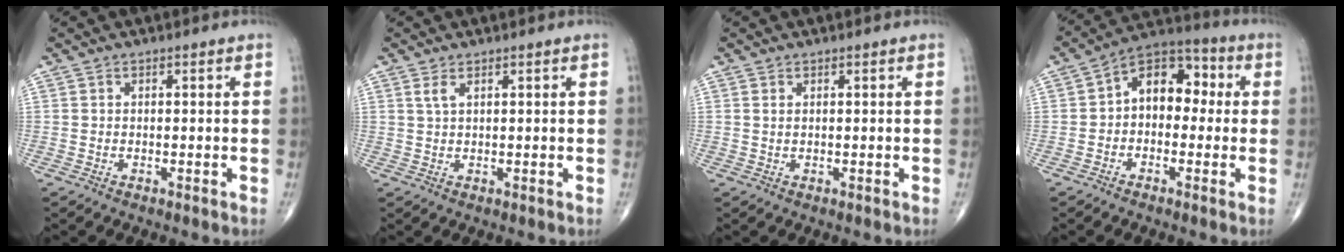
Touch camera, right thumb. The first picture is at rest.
{"total": 1.6, "force": [0.9, 0.5, 1.2], "torque": [-0.028, 0.003, 0.023]}
{"total": 0.5, "force": [0.3, 0.2, 0.4], "torque": [-0.011, 0.002, 0.006]}
{"total": 10.6, "force": [0.4, 7.2, 7.8], "torque": [-0.083, 0.040, -0.013]}